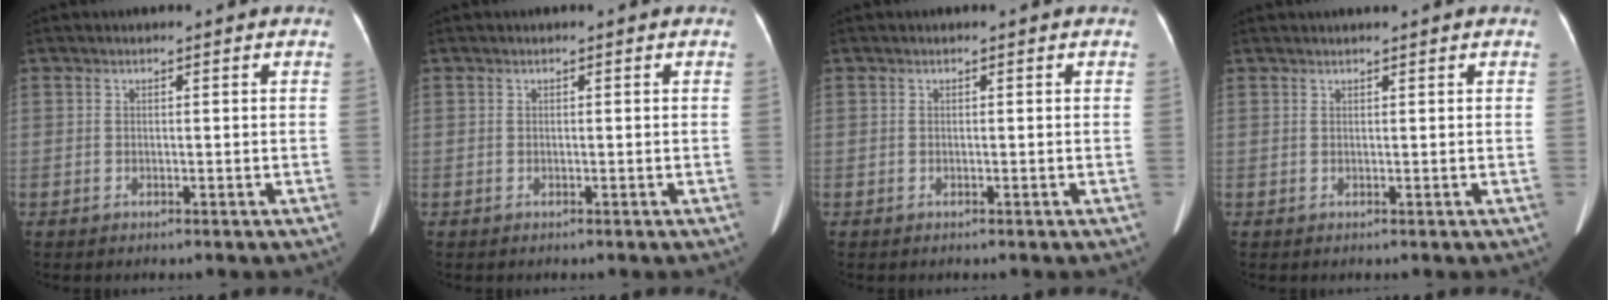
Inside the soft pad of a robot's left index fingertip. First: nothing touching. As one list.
[{"total": 0.0}, {"total": 0.0}, {"total": 1.2, "force": [1.1, -0.1, 0.5], "torque": [-0.008, 0.013, 0.022]}]